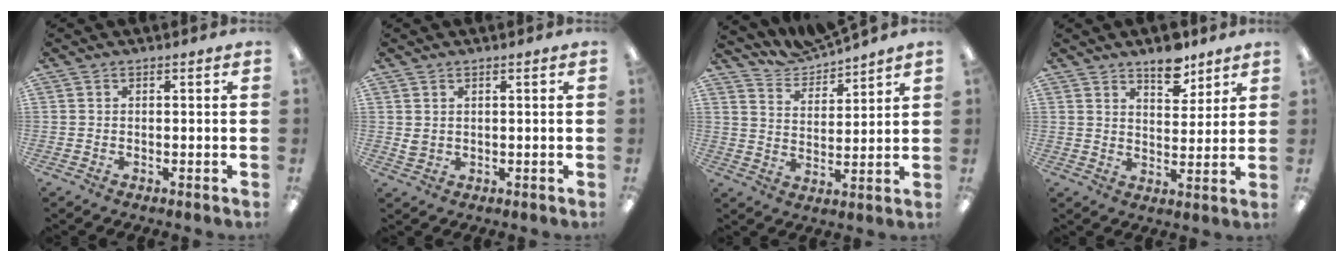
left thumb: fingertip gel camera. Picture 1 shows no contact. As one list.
[{"total": 2.0, "force": [1.2, 1.3, 1.0], "torque": [-0.022, 0.001, 0.022]}, {"total": 7.0, "force": [7.0, 0.7, 0.1], "torque": [-0.030, -0.057, 0.131]}, {"total": 8.3, "force": [6.4, 3.7, 3.7], "torque": [-0.034, -0.042, 0.108]}]